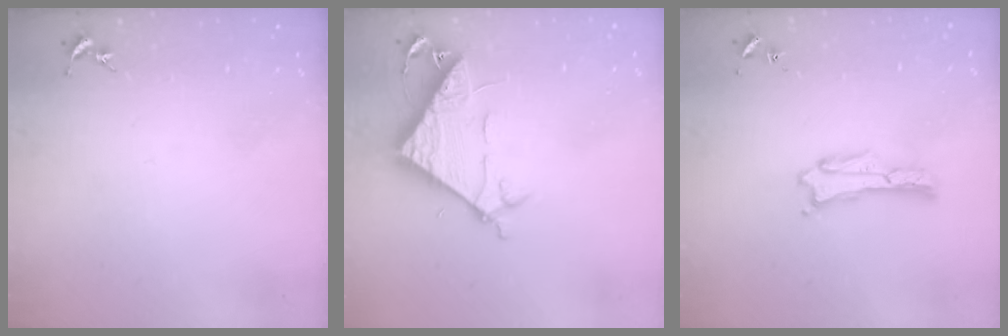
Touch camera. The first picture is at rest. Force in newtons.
{"total": 8.4, "press": 8.3, "slide": 0.7}
{"total": 0.0}